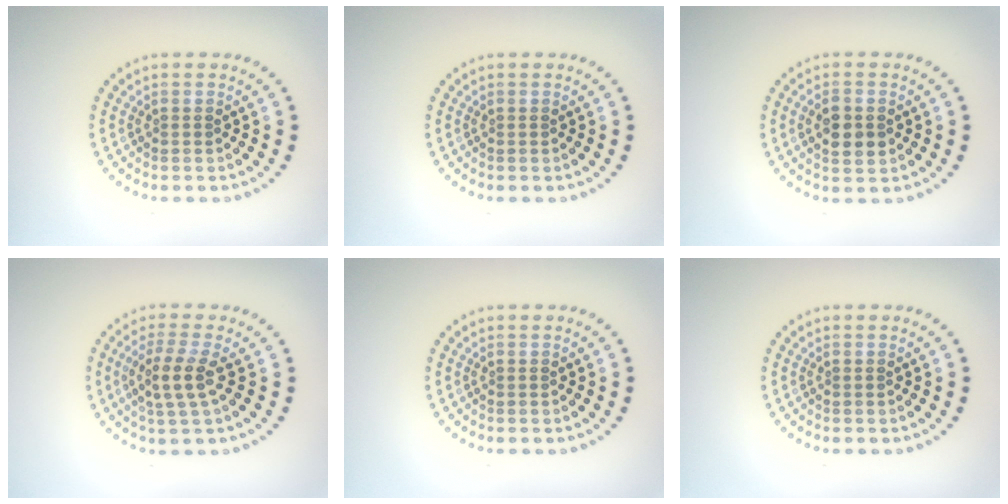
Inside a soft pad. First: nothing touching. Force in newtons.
{"total": 0.0}
{"total": 2.7, "press": 2.7, "slide": 0.3}
{"total": 3.0, "press": 2.6, "slide": 1.5}
{"total": 0.0}
{"total": 0.0}